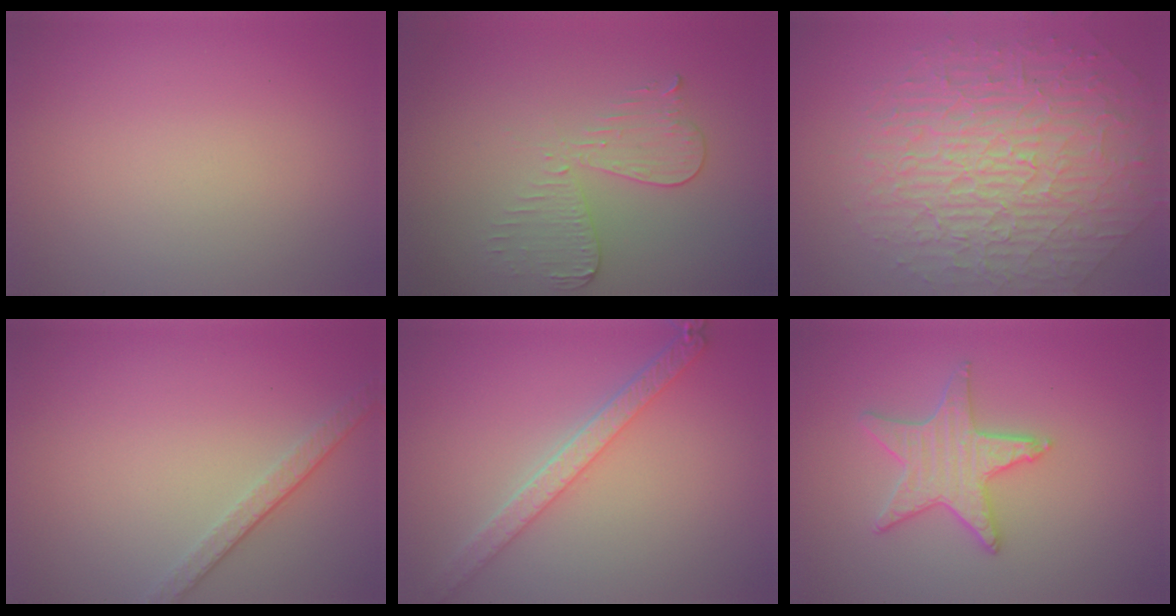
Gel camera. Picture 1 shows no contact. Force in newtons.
{"total": 3.1, "press": 2.8, "slide": 1.4}
{"total": 9.9, "press": 6.6, "slide": 7.3}
{"total": 2.5, "press": 2.1, "slide": 1.4}
{"total": 4.2, "press": 3.4, "slide": 2.4}
{"total": 3.5, "press": 3.4, "slide": 0.8}